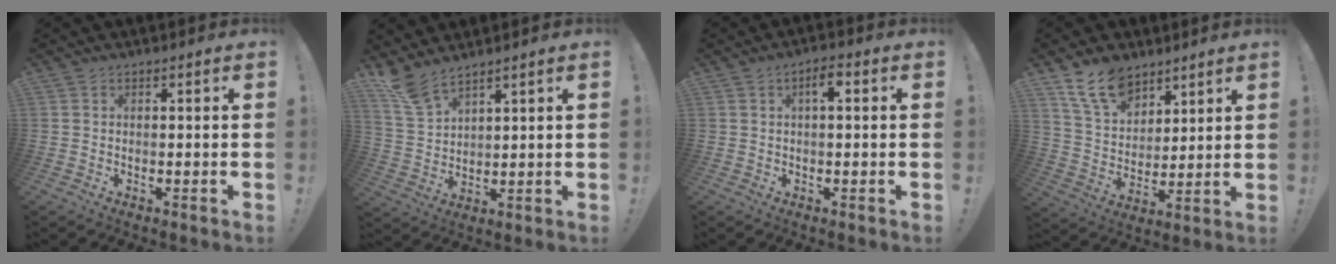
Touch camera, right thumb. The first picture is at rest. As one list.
[{"total": 7.9, "force": [6.7, 2.1, 3.7], "torque": [-0.071, -0.041, 0.128]}, {"total": 3.3, "force": [0.8, 0.9, 3.1], "torque": [-0.048, 0.004, 0.007]}, {"total": 12.8, "force": [9.3, 7.3, 5.1], "torque": [-0.098, -0.054, 0.179]}]